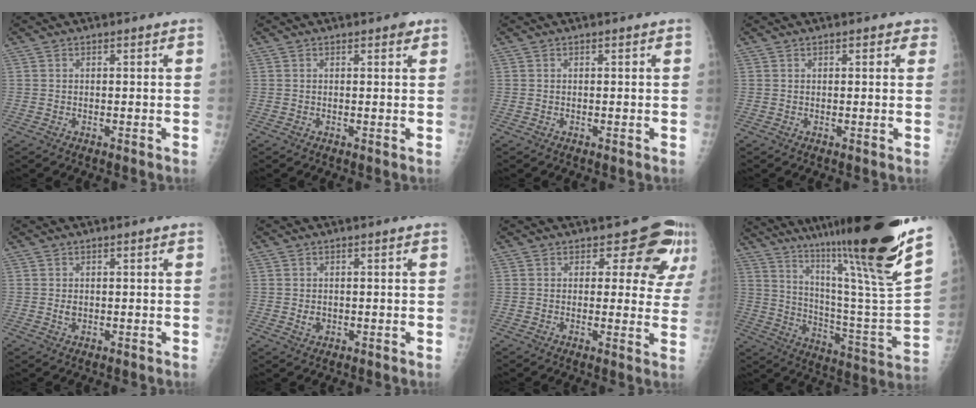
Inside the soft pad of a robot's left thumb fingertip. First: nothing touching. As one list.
[{"total": 1.4, "force": [0.8, 0.6, 1.0], "torque": [-0.009, 0.000, 0.007]}, {"total": 0.0}, {"total": 2.2, "force": [1.2, 1.1, 1.4], "torque": [-0.006, 0.000, 0.011]}, {"total": 1.8, "force": [0.2, 1.1, 1.3], "torque": [-0.016, 0.001, 0.006]}, {"total": 2.1, "force": [-0.2, 1.7, 1.3], "torque": [-0.013, 0.003, 0.000]}, {"total": 8.4, "force": [5.8, 4.8, 3.8], "torque": [-0.004, -0.031, 0.048]}, {"total": 35.1, "force": [24.0, 3.5, 25.4], "torque": [-0.340, -0.113, 0.365]}]